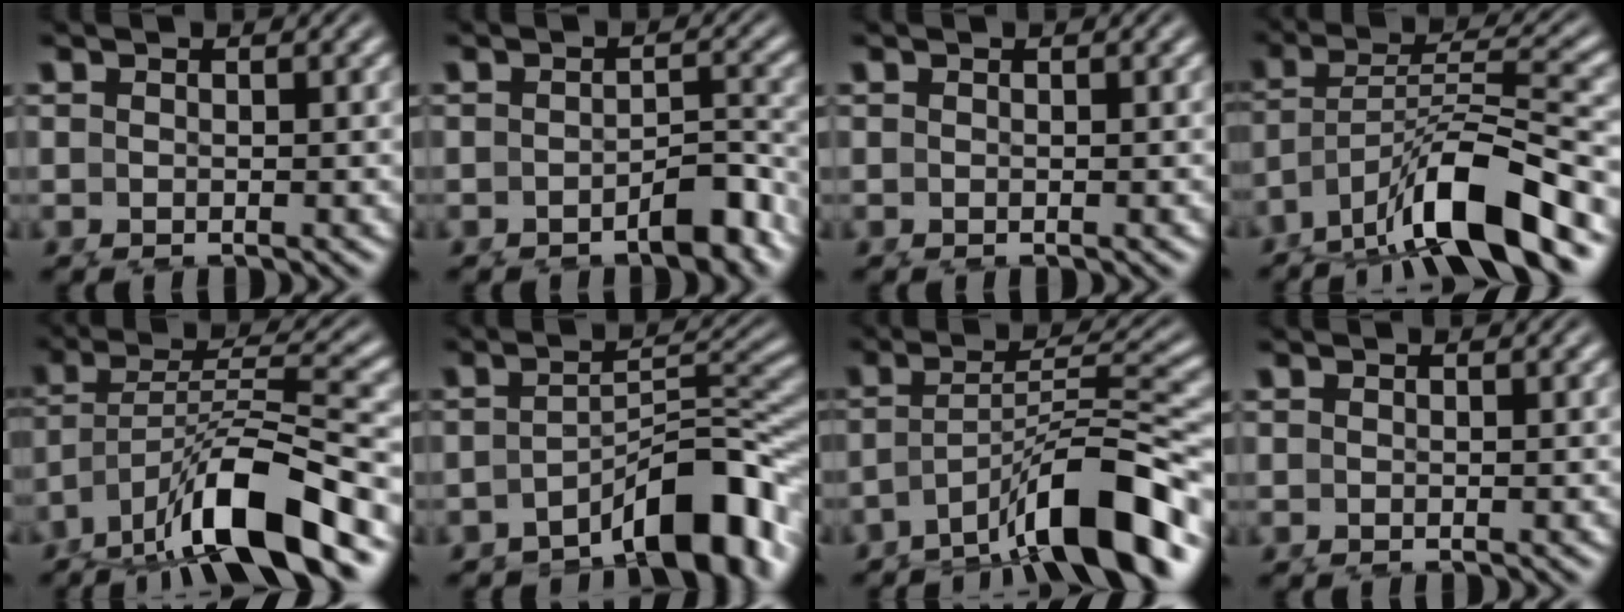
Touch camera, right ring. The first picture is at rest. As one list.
[{"total": 2.8, "force": [-2.1, 0.4, 1.7], "torque": [-0.019, -0.001, -0.034]}, {"total": 0.0}, {"total": 7.5, "force": [-3.6, 2.4, 6.1], "torque": [-0.102, -0.019, -0.049]}, {"total": 8.0, "force": [-3.4, 2.9, 6.7], "torque": [-0.120, -0.026, -0.040]}, {"total": 7.2, "force": [-4.5, 2.0, 5.3], "torque": [-0.064, -0.014, -0.063]}, {"total": 8.3, "force": [-4.4, 1.8, 6.9], "torque": [-0.101, -0.014, -0.057]}, {"total": 0.0}]